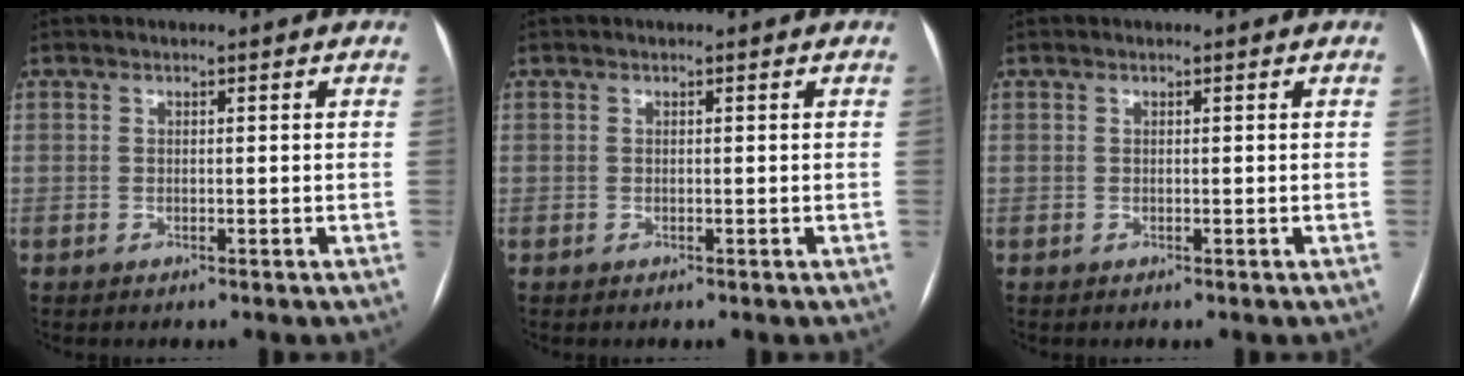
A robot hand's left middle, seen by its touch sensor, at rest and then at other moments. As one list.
[{"total": 0.0}, {"total": 0.0}]